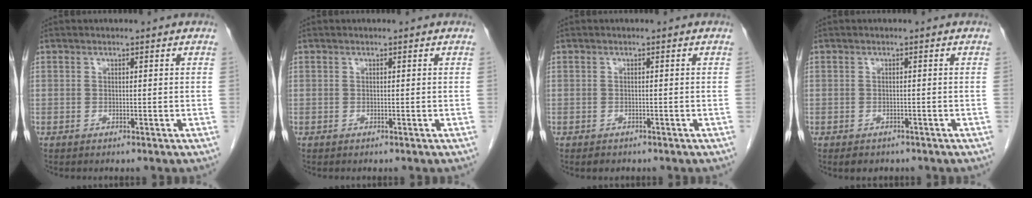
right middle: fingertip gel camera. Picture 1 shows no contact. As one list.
[{"total": 0.0}, {"total": 1.2, "force": [-0.9, 0.7, 0.3], "torque": [-0.009, 0.000, -0.009]}, {"total": 2.7, "force": [-2.1, 1.5, 0.8], "torque": [-0.012, 0.000, -0.022]}]